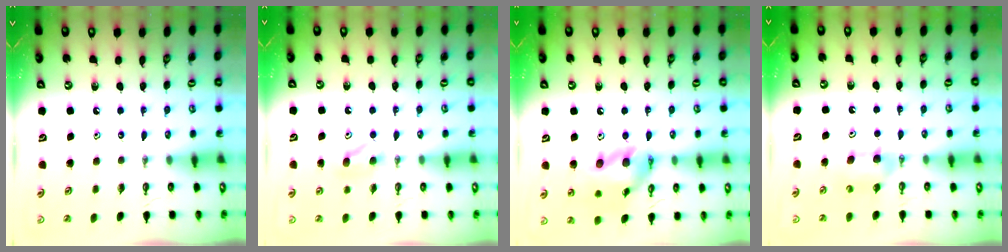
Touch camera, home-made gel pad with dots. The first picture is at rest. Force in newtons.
{"total": 4.0, "press": 3.9, "slide": 0.6}
{"total": 15.0, "press": 14.1, "slide": 5.0}
{"total": 5.9, "press": 2.9, "slide": 5.2}